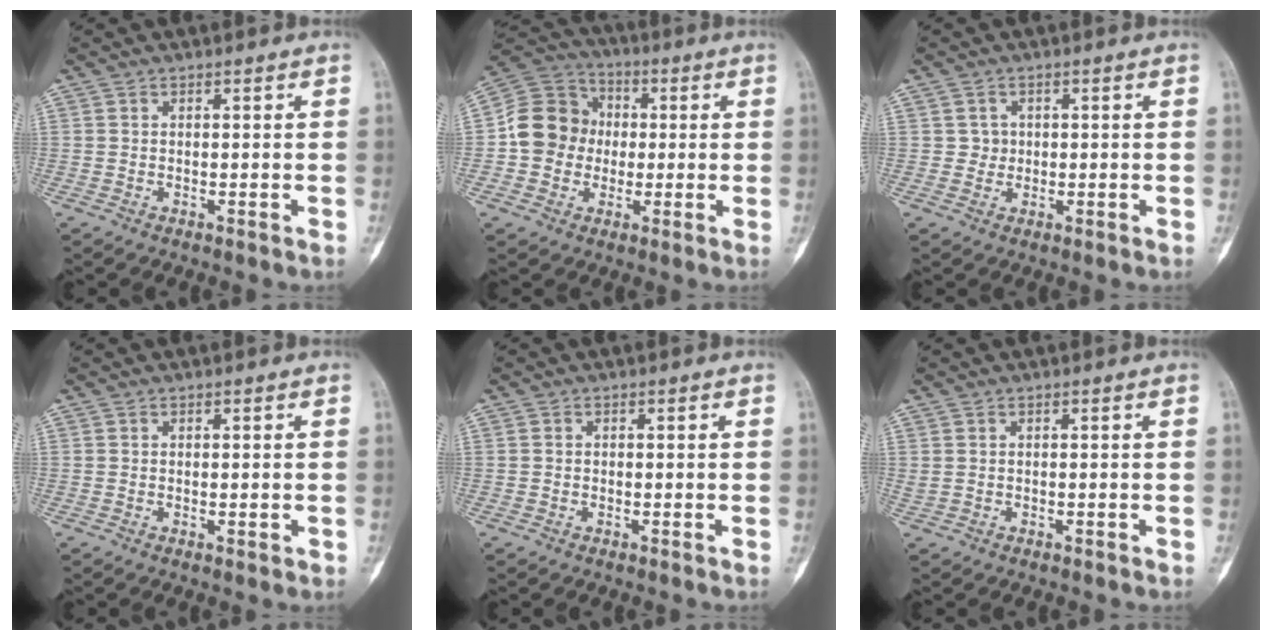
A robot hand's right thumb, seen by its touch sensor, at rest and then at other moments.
{"total": 12.0, "force": [-0.5, 10.9, 5.2], "torque": [-0.071, 0.029, -0.018]}
{"total": 2.0, "force": [0.2, 2.0, 0.2], "torque": [0.009, 0.006, 0.000]}
{"total": 1.2, "force": [-0.2, 0.5, 1.1], "torque": [-0.009, -0.002, -0.002]}
{"total": 0.0}
{"total": 0.6, "force": [0.0, 0.4, 0.4], "torque": [-0.012, 0.004, 0.003]}